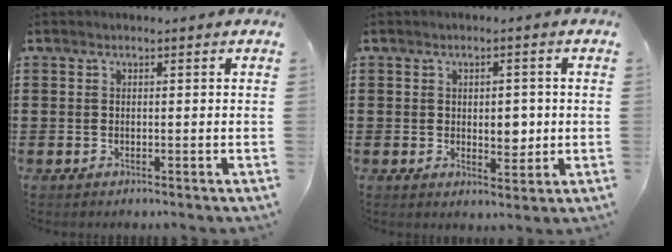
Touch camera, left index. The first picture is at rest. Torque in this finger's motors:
{"motor_torque": [0.12, 0.01, 0.24, 0.04]}